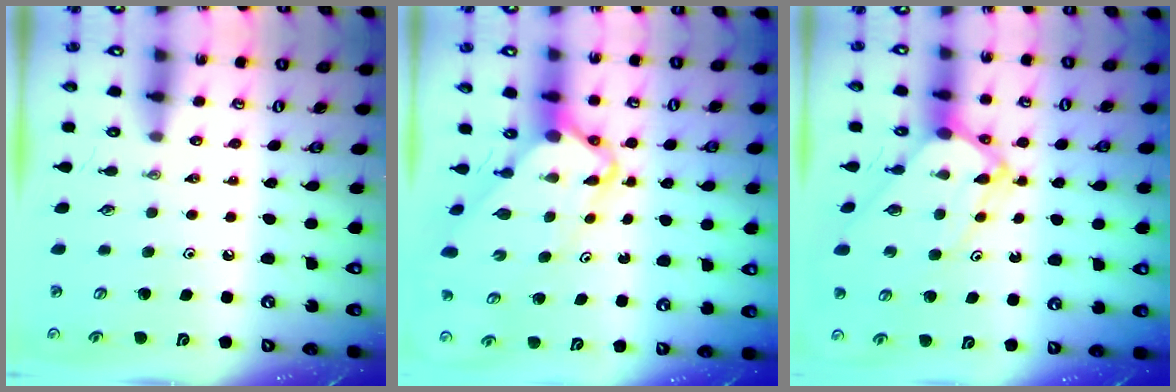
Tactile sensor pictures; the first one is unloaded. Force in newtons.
{"total": 7.2, "press": 7.1, "slide": 0.6}
{"total": 7.1, "press": 7.1, "slide": 0.8}